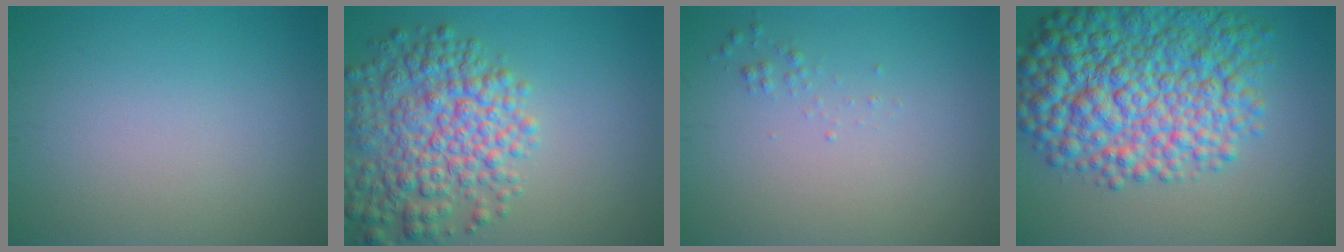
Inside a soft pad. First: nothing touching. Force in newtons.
{"total": 7.4, "press": 7.4, "slide": 0.3}
{"total": 0.6, "press": 0.6, "slide": 0.0}
{"total": 11.1, "press": 11.1, "slide": 0.3}